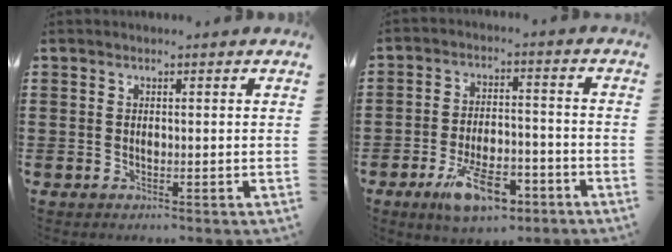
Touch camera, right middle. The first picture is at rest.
{"total": 9.7, "force": [-5.7, 3.9, 6.7], "torque": [-0.126, 0.005, -0.099]}